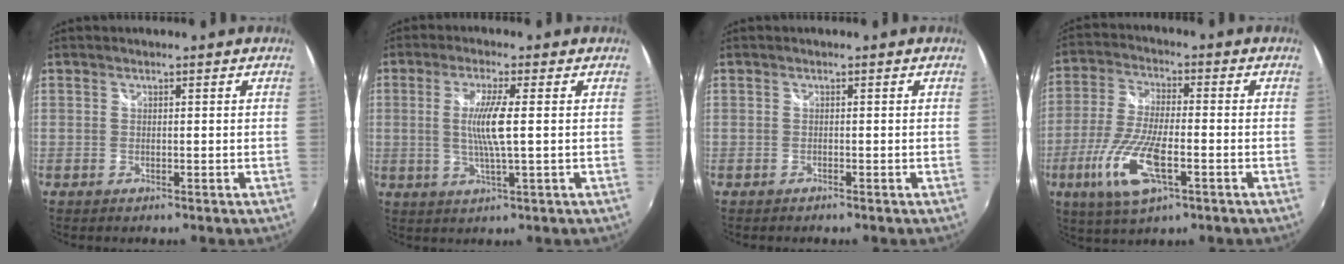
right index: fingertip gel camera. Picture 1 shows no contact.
{"total": 6.4, "force": [0.2, -0.1, 6.4], "torque": [-0.124, -0.007, 0.005]}
{"total": 0.5, "force": [-0.5, 0.0, 0.2], "torque": [-0.004, -0.001, -0.008]}
{"total": 13.1, "force": [-5.3, 4.1, 11.3], "torque": [-0.245, -0.018, -0.101]}